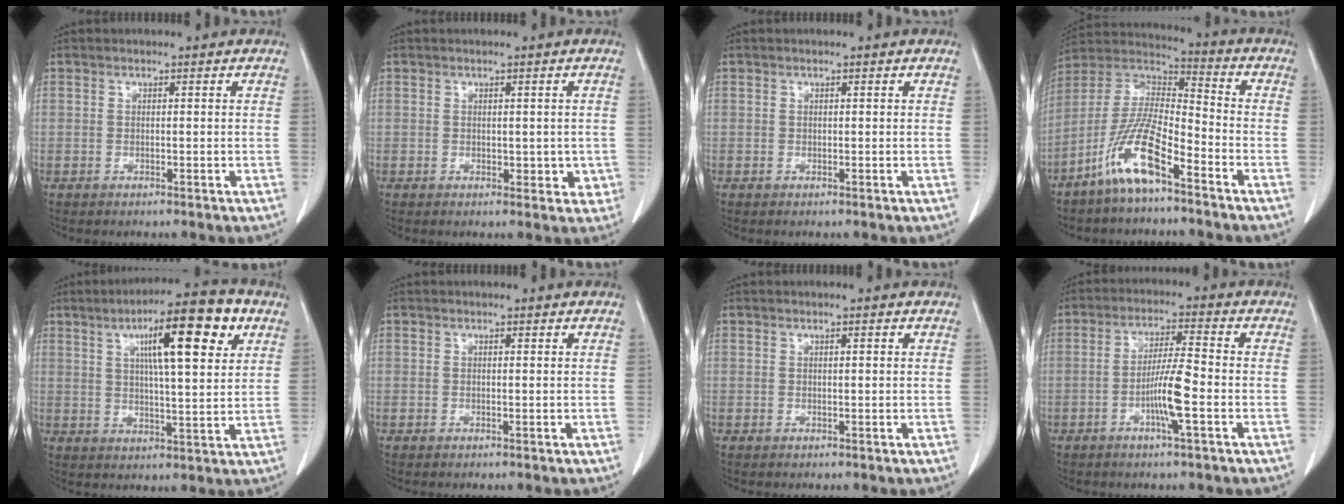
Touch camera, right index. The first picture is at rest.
{"total": 2.9, "force": [-0.2, 1.9, 2.2], "torque": [-0.016, 0.002, 0.002]}
{"total": 0.0}
{"total": 12.2, "force": [-7.2, 2.3, 9.6], "torque": [-0.199, -0.002, -0.143]}
{"total": 14.0, "force": [6.0, 2.1, 12.5], "torque": [-0.195, 0.014, 0.087]}
{"total": 0.0}
{"total": 0.5, "force": [0.3, 0.0, 0.5], "torque": [-0.008, 0.001, 0.004]}
{"total": 6.7, "force": [-2.2, -0.1, 6.3], "torque": [-0.124, -0.001, -0.043]}